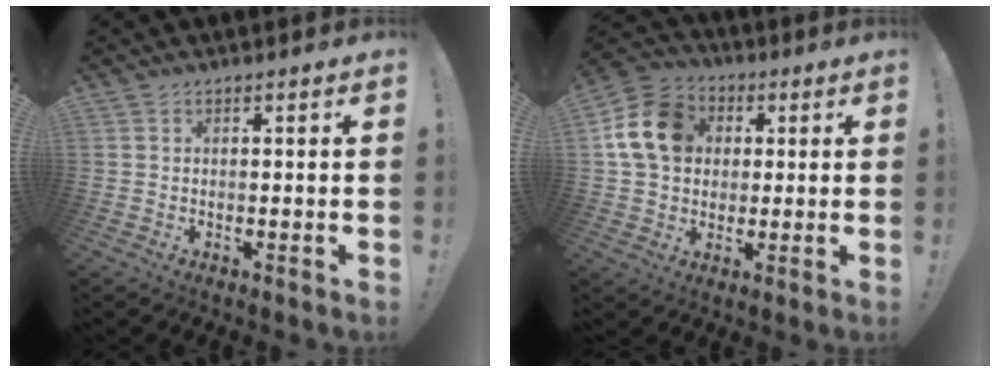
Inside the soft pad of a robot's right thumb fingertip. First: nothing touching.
{"total": 15.5, "force": [3.2, 12.5, 8.6], "torque": [-0.140, 0.006, 0.069]}